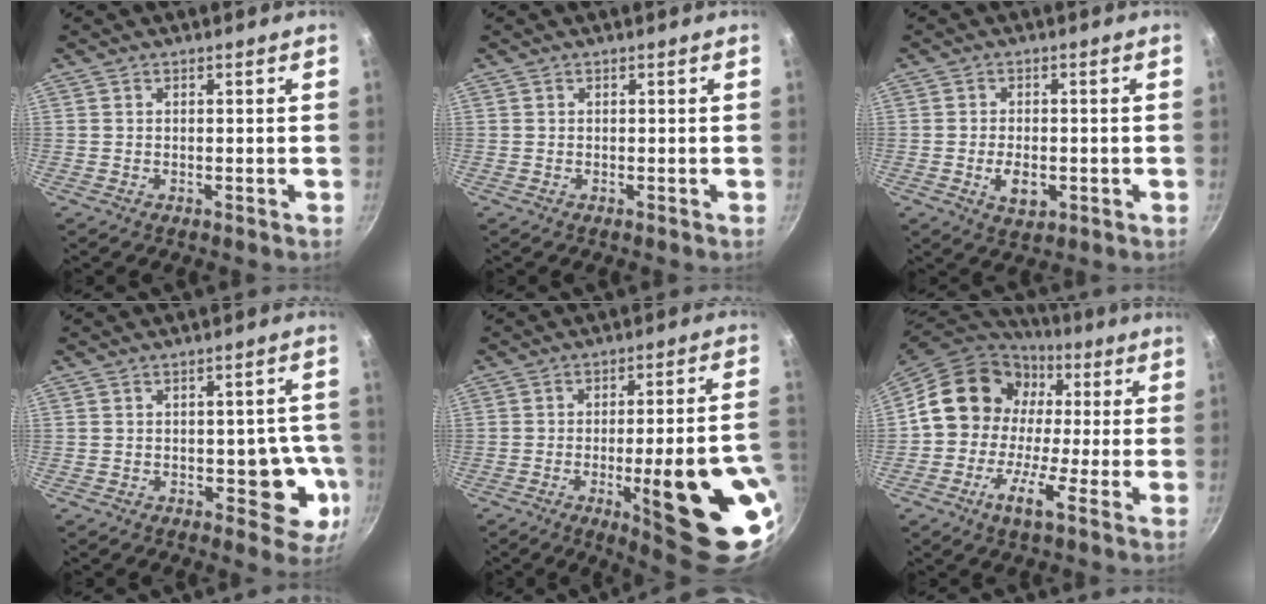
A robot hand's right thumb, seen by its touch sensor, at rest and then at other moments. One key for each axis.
{"total": 0.0}
{"total": 5.1, "fx": -1.3, "fy": 3.1, "fz": 3.9, "tx": -0.061, "ty": 0.001, "tz": -0.016}
{"total": 8.8, "fx": -2.3, "fy": 5.1, "fz": 6.7, "tx": -0.019, "ty": 0.013, "tz": -0.027}
{"total": 22.7, "fx": -6.5, "fy": 5.4, "fz": 21.1, "tx": -0.247, "ty": 0.014, "tz": -0.077}
{"total": 16.0, "fx": 0.6, "fy": 12.1, "fz": 10.4, "tx": -0.160, "ty": 0.045, "tz": -0.013}